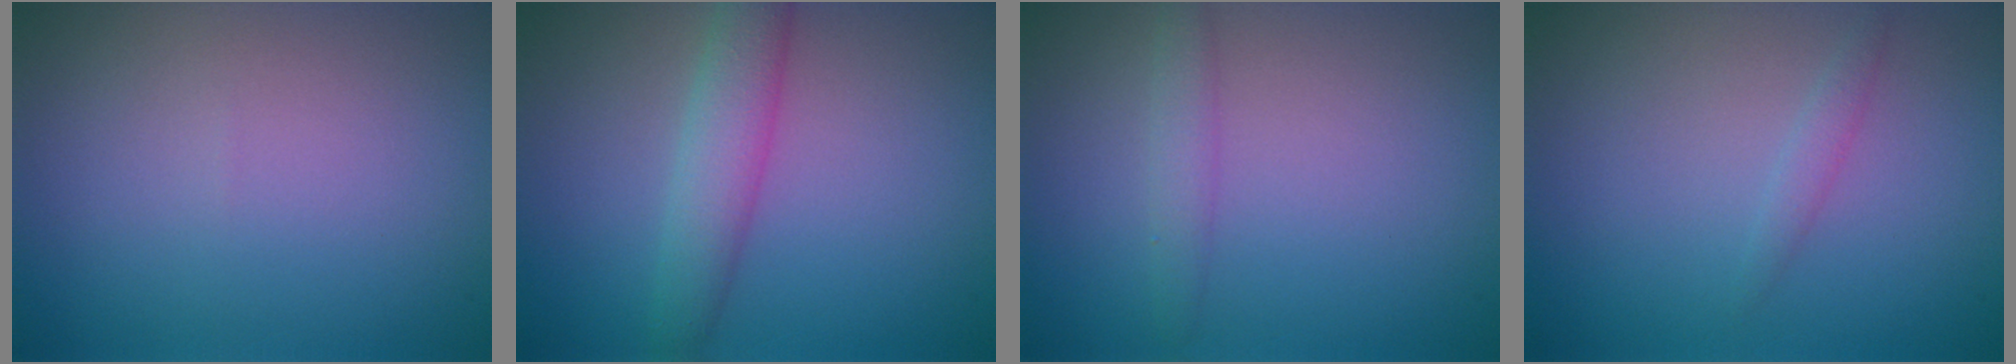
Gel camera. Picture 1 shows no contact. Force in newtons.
{"total": 3.4, "press": 3.4, "slide": 0.0}
{"total": 1.6, "press": 1.6, "slide": 0.0}
{"total": 0.9, "press": 0.9, "slide": 0.1}